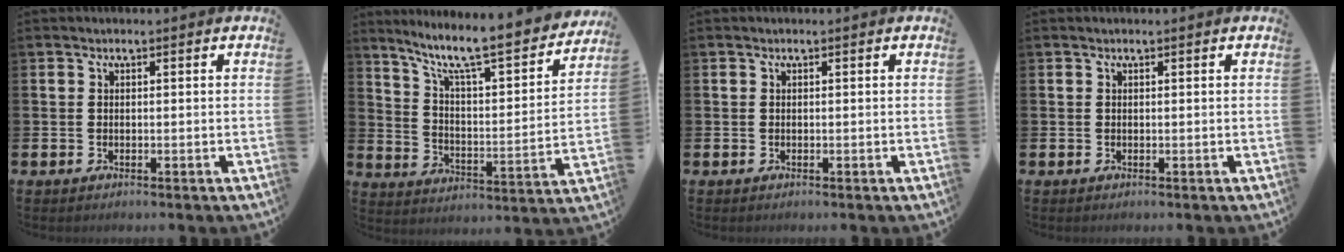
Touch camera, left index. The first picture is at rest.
{"total": 9.3, "force": [8.0, 1.4, 4.5], "torque": [-0.110, -0.063, 0.129]}
{"total": 0.0}
{"total": 0.0}